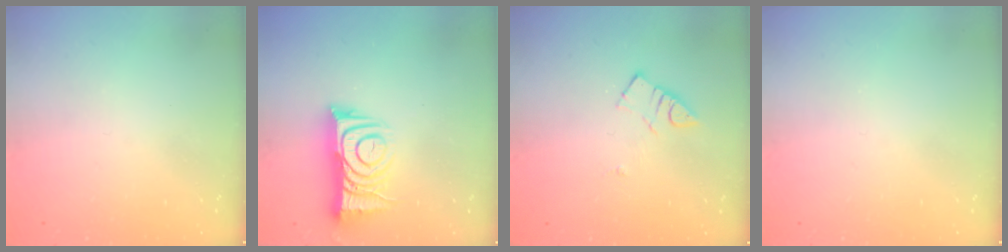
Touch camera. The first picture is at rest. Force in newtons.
{"total": 11.5, "press": 11.4, "slide": 1.1}
{"total": 3.8, "press": 3.7, "slide": 0.4}
{"total": 0.0}